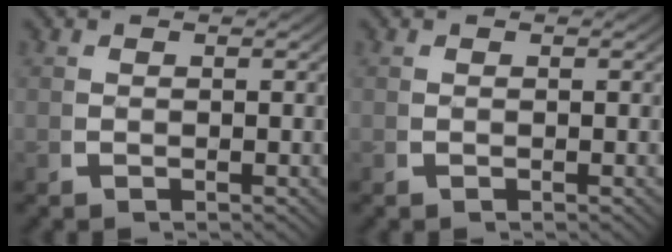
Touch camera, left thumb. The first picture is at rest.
{"total": 0.0}